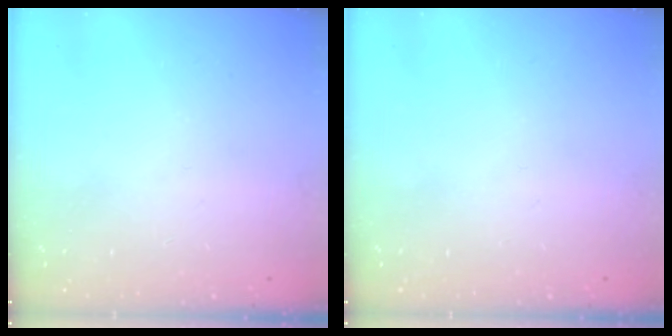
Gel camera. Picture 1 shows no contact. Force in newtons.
{"total": 0.0}